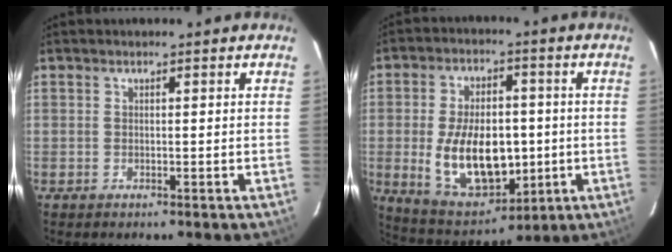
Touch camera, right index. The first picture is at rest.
{"total": 17.0, "force": [-2.1, 10.2, 13.5], "torque": [-0.262, -0.007, -0.009]}